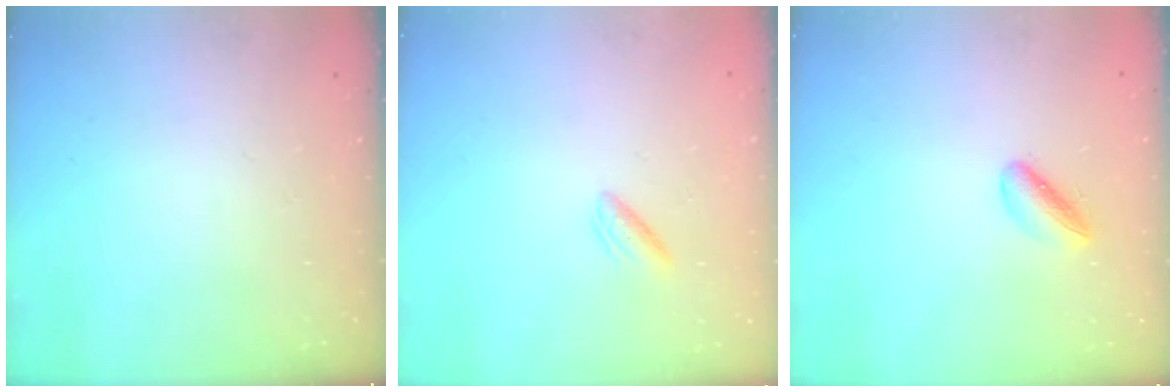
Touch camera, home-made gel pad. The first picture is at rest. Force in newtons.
{"total": 2.1, "press": 1.9, "slide": 0.9}
{"total": 4.9, "press": 4.7, "slide": 1.2}